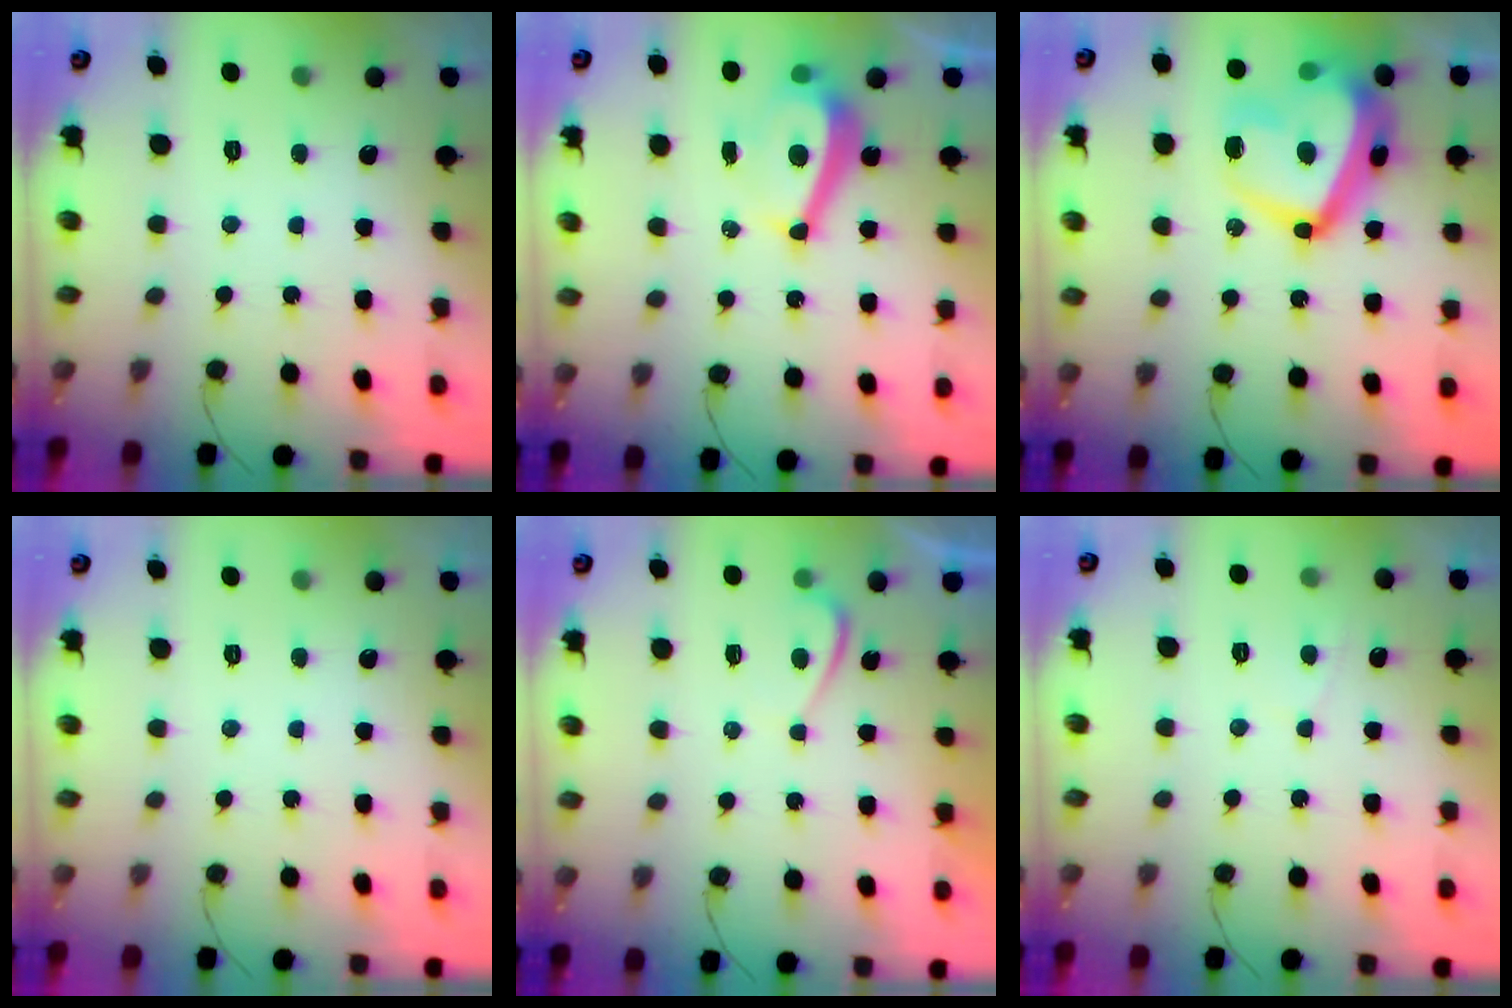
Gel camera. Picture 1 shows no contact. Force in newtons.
{"total": 7.8, "press": 7.4, "slide": 2.5}
{"total": 23.5, "press": 23.4, "slide": 1.7}
{"total": 0.0}
{"total": 0.0}
{"total": 2.7, "press": 2.7, "slide": 0.3}